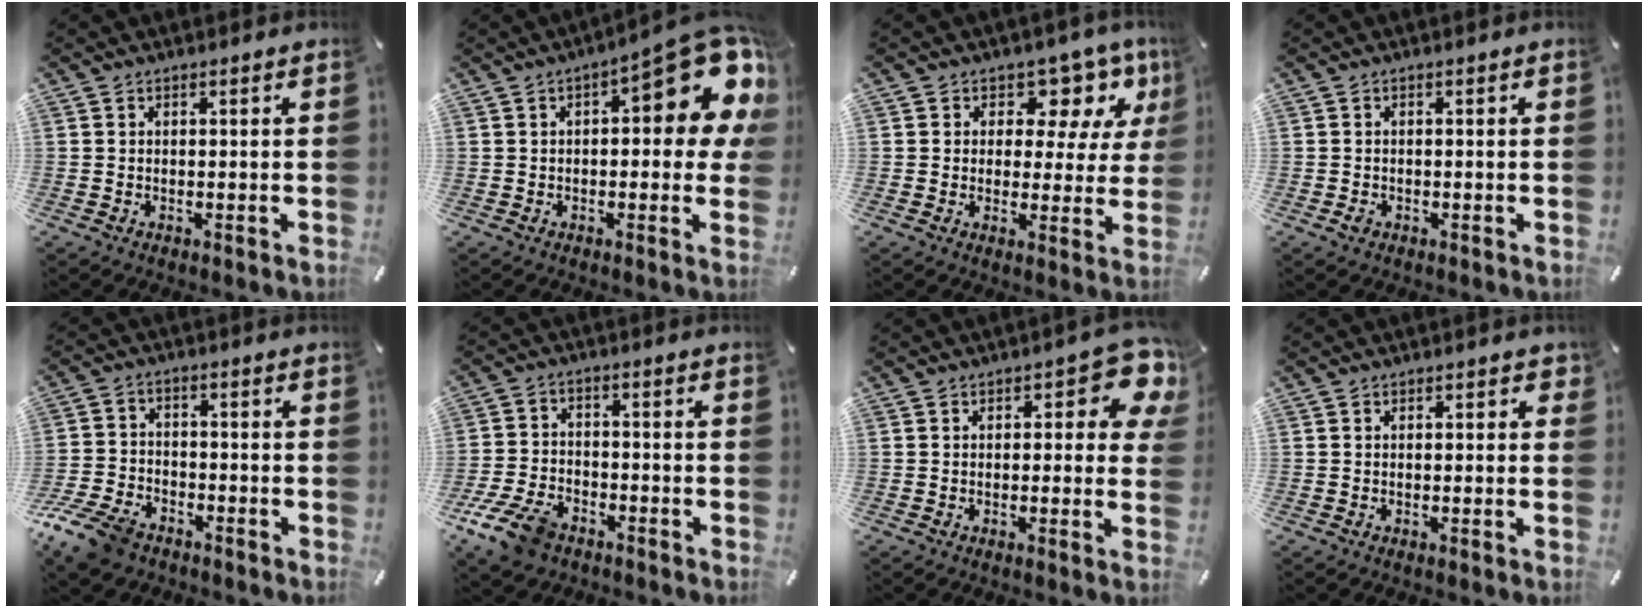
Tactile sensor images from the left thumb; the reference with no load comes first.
{"total": 18.4, "force": [7.0, 6.9, 15.6], "torque": [-0.184, -0.059, 0.107]}
{"total": 10.0, "force": [4.9, 6.8, 5.5], "torque": [-0.066, -0.032, 0.084]}
{"total": 1.2, "force": [-0.5, 1.0, 0.6], "torque": [-0.009, 0.003, -0.009]}
{"total": 9.6, "force": [-6.9, 5.4, 3.9], "torque": [-0.079, 0.036, -0.129]}
{"total": 9.9, "force": [-6.4, 5.7, 5.0], "torque": [-0.100, 0.034, -0.116]}
{"total": 8.7, "force": [3.2, 3.9, 7.1], "torque": [-0.082, -0.017, 0.049]}
{"total": 1.1, "force": [0.0, 0.7, 0.9], "torque": [-0.008, 0.002, -0.003]}